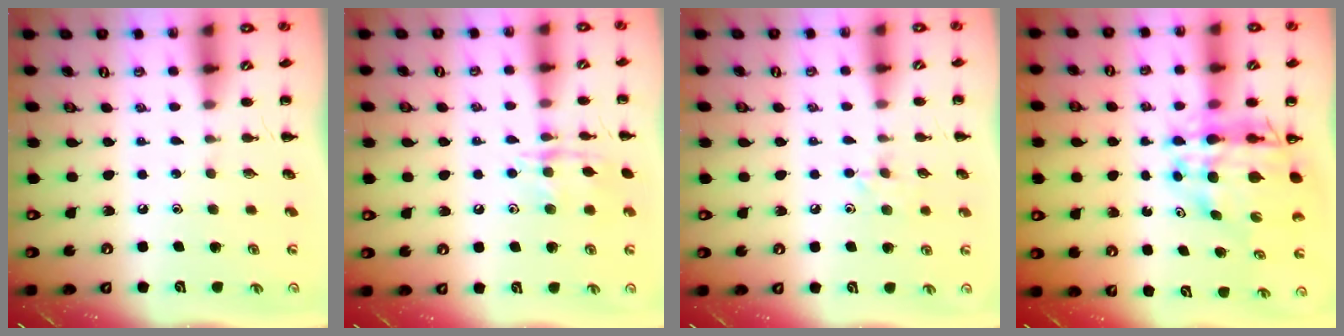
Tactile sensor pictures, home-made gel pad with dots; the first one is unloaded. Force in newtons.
{"total": 11.2, "press": 11.1, "slide": 0.6}
{"total": 6.1, "press": 5.8, "slide": 1.9}
{"total": 13.3, "press": 12.7, "slide": 4.0}